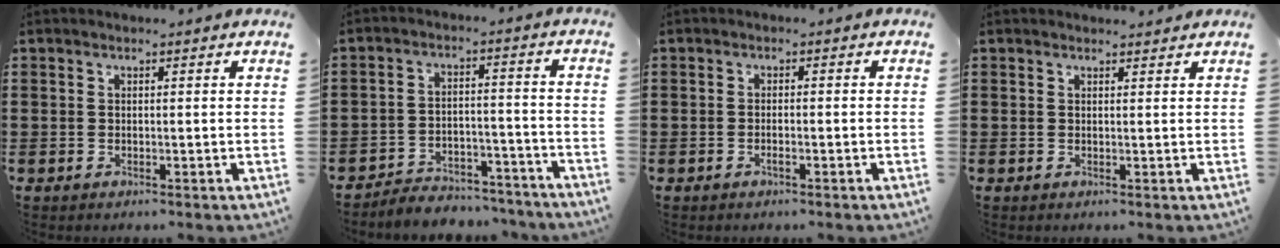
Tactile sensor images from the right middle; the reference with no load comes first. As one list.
[{"total": 4.9, "force": [-4.9, 0.8, 0.1], "torque": [-0.003, 0.012, -0.102]}, {"total": 0.8, "force": [-0.5, 0.1, 0.7], "torque": [-0.014, -0.003, -0.008]}, {"total": 0.9, "force": [0.8, 0.2, 0.1], "torque": [0.006, -0.003, 0.014]}]